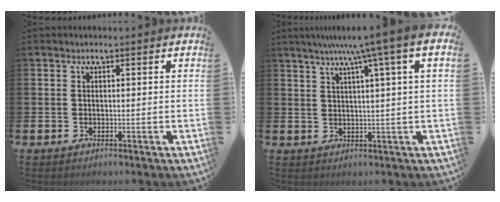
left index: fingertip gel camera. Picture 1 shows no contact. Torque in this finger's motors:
{"motor_torque": [1.55, -0.59, 0.45, 0.10]}